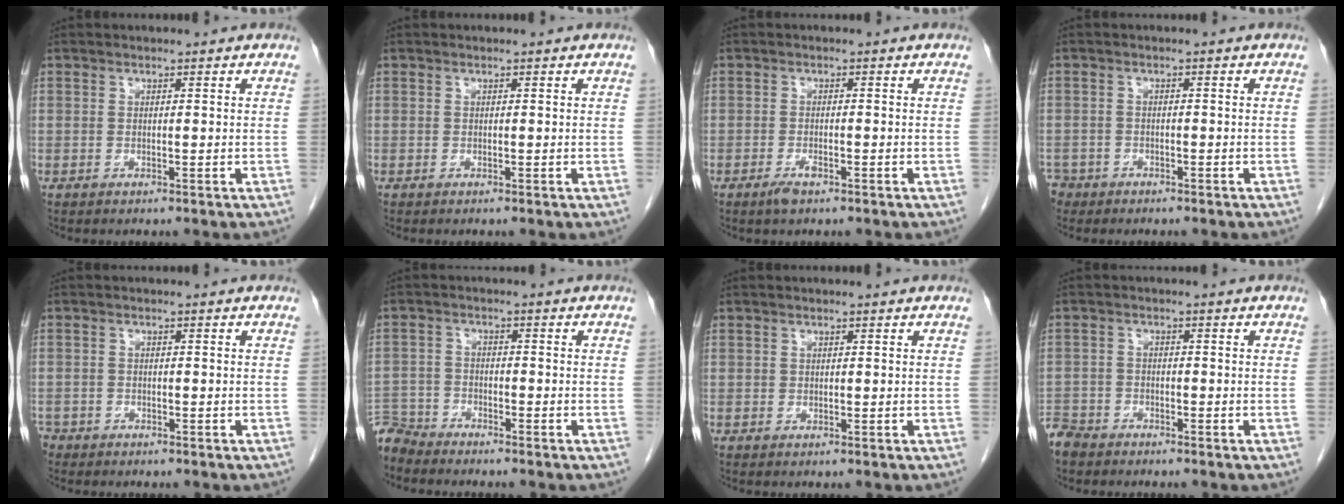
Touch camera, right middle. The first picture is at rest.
{"total": 0.0}
{"total": 1.9, "force": [-1.3, 0.5, 1.3], "torque": [-0.030, -0.002, -0.022]}
{"total": 3.8, "force": [-2.9, 2.4, -0.1], "torque": [-0.005, 0.003, -0.053]}
{"total": 3.6, "force": [-2.8, 2.1, 0.6], "torque": [-0.017, 0.000, -0.049]}
{"total": 5.8, "force": [-5.7, 1.4, -0.1], "torque": [0.002, -0.006, -0.112]}
{"total": 0.0}
{"total": 4.2, "force": [-3.8, 1.8, 0.4], "torque": [-0.014, -0.005, -0.075]}